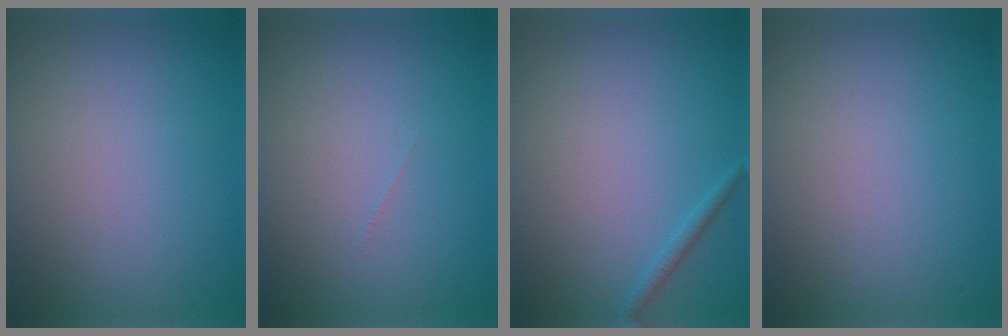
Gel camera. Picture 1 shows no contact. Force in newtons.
{"total": 0.0}
{"total": 0.9, "press": 0.9, "slide": 0.1}
{"total": 0.0}